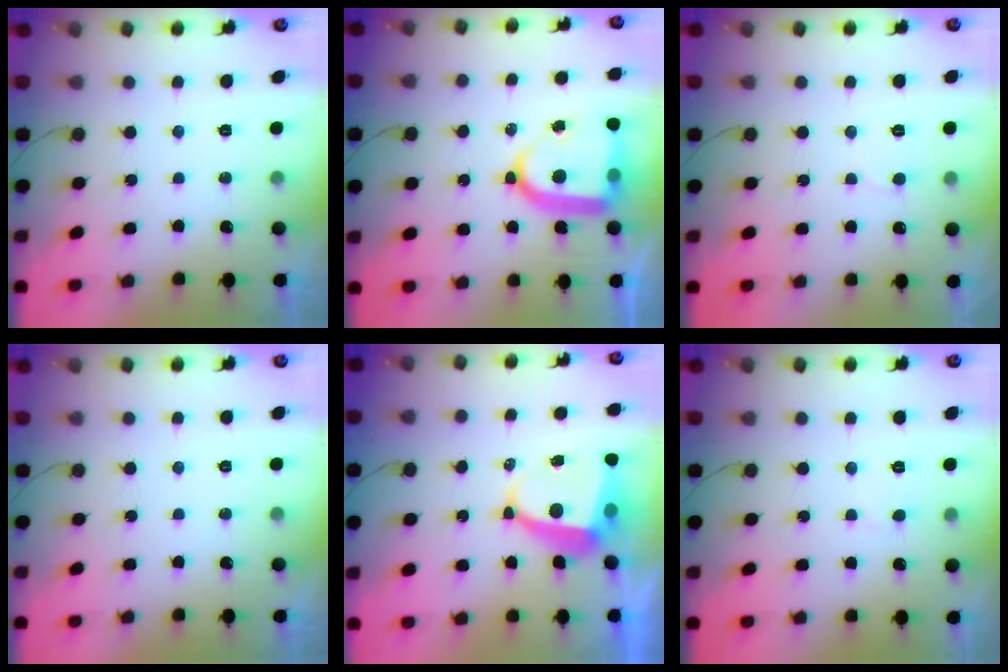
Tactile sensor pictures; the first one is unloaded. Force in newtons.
{"total": 17.1, "press": 17.0, "slide": 1.6}
{"total": 4.2, "press": 4.2, "slide": 0.4}
{"total": 0.0}
{"total": 6.9, "press": 6.9, "slide": 0.9}
{"total": 2.0, "press": 2.0, "slide": 0.2}